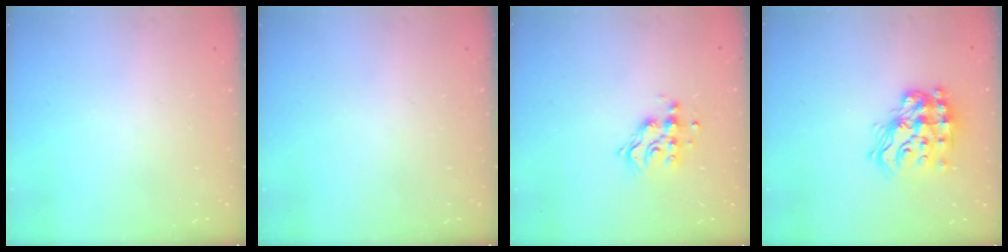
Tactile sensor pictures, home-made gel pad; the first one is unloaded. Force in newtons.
{"total": 0.0}
{"total": 9.8, "press": 9.8, "slide": 0.7}
{"total": 16.5, "press": 16.5, "slide": 1.2}